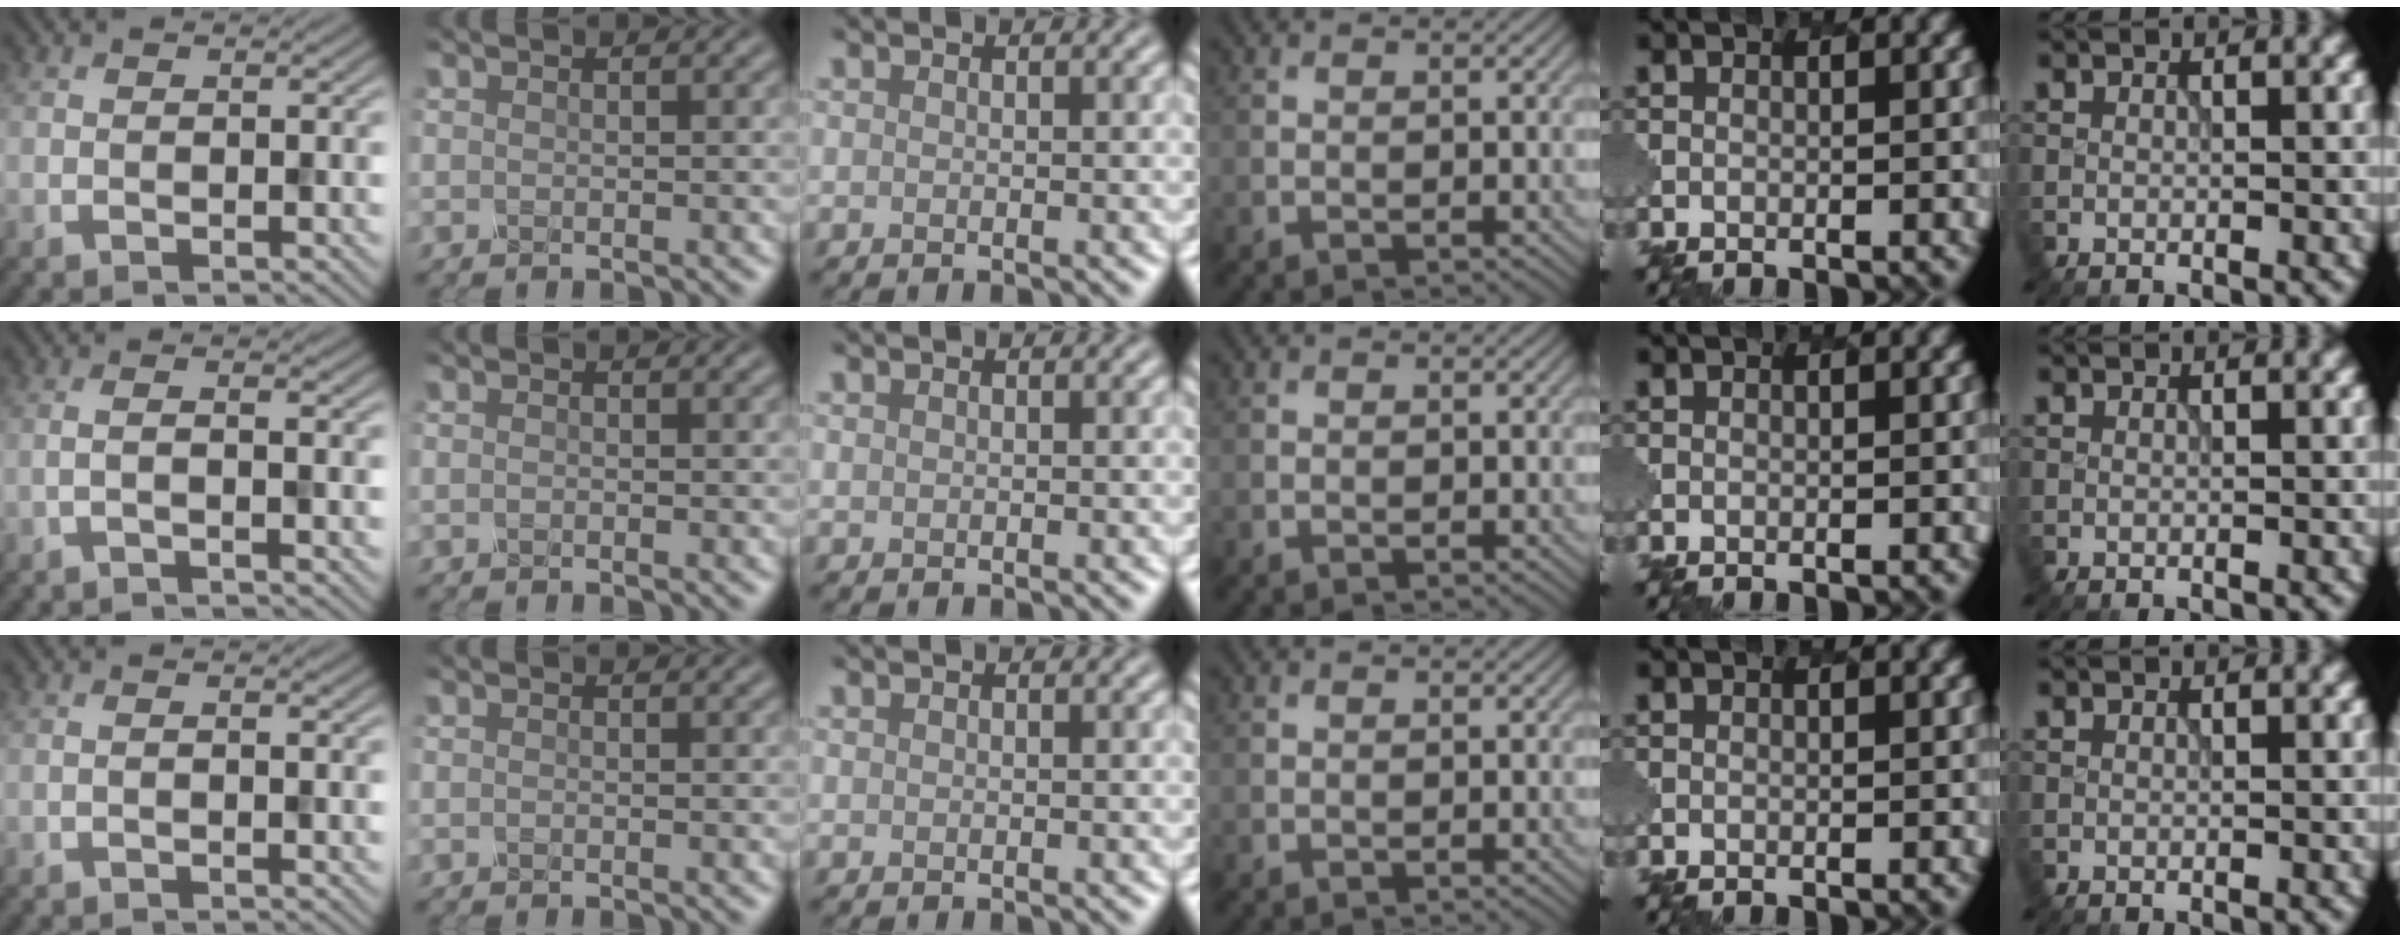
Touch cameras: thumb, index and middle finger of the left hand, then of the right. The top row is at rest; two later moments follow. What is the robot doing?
{"motion": "dispense", "object": "syringe"}